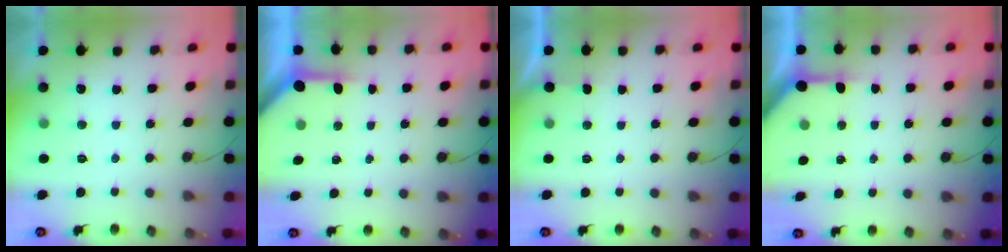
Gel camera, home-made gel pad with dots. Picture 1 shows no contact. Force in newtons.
{"total": 3.3, "press": 3.3, "slide": 0.4}
{"total": 0.7, "press": 0.7, "slide": 0.1}
{"total": 4.6, "press": 4.5, "slide": 0.4}